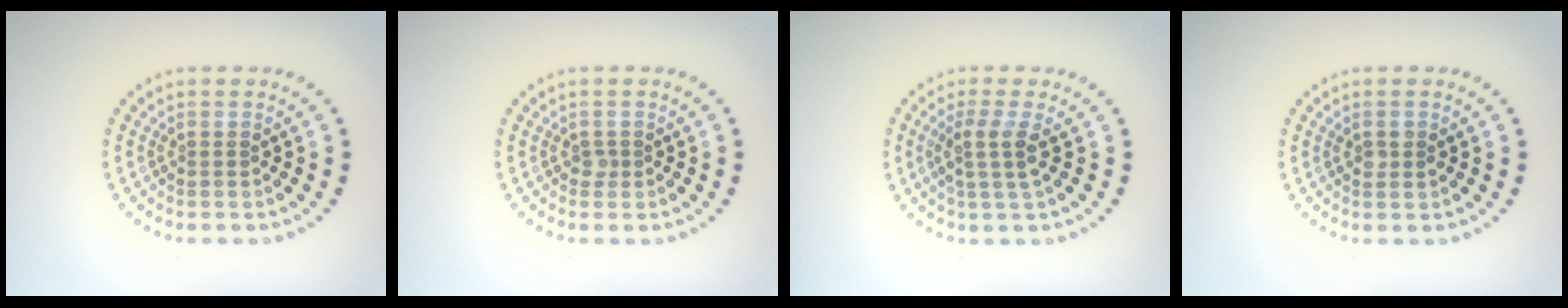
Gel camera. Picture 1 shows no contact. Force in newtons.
{"total": 0.7, "press": 0.5, "slide": 0.5}
{"total": 2.5, "press": 2.0, "slide": 1.5}
{"total": 1.2, "press": 1.1, "slide": 0.3}